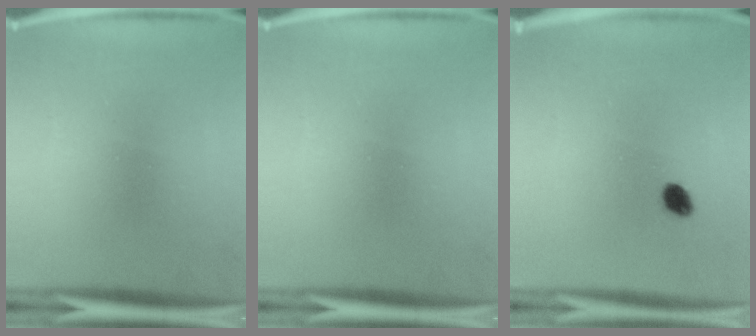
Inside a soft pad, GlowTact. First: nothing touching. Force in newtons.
{"total": 0.0}
{"total": 2.4}